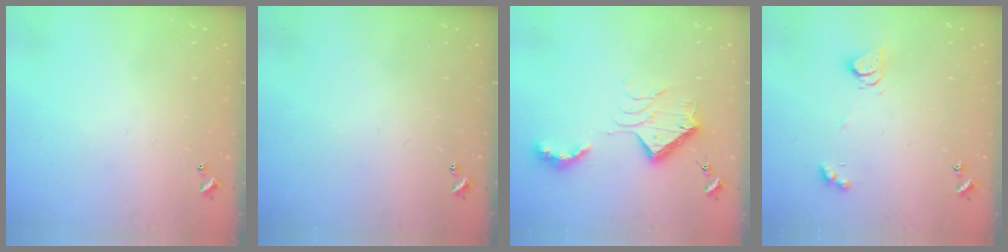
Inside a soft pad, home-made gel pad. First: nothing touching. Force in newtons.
{"total": 0.0}
{"total": 13.3, "press": 13.3, "slide": 0.4}
{"total": 4.0, "press": 4.0, "slide": 0.2}